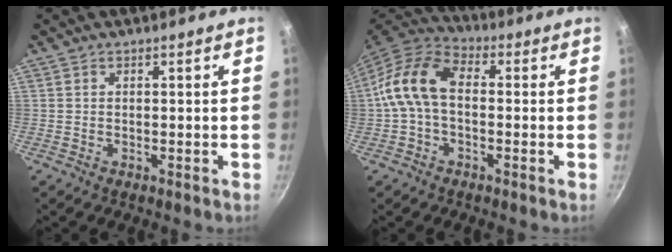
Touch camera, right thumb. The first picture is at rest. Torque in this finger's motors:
{"motor_torque": [0.48, 1.27, 0.91, -0.65, 0.16]}